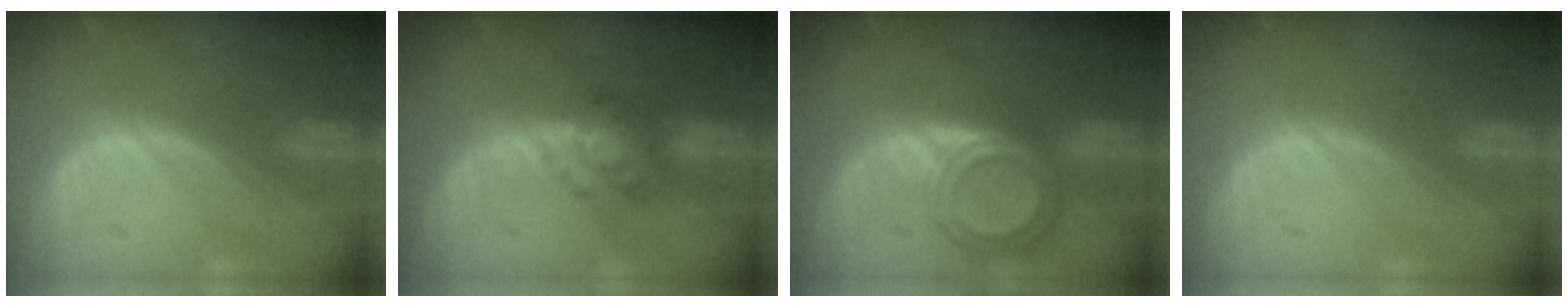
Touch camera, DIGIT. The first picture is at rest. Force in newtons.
{"total": 5.2, "press": 5.0, "slide": 1.5}
{"total": 6.5, "press": 5.8, "slide": 3.0}
{"total": 0.0}